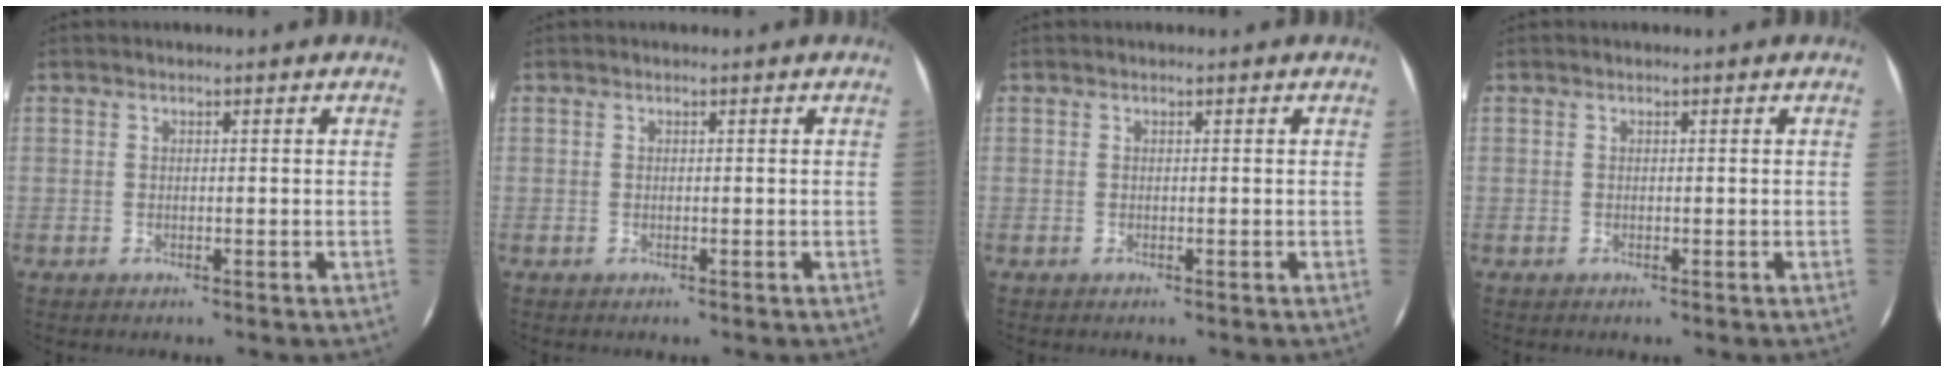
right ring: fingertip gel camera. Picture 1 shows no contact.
{"total": 0.0}
{"total": 0.0}
{"total": 0.0}